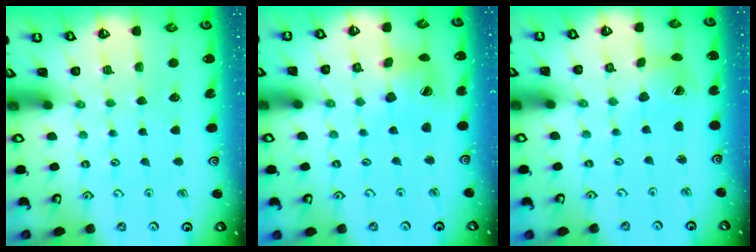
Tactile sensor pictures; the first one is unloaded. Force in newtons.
{"total": 13.0, "press": 12.9, "slide": 1.7}
{"total": 4.5, "press": 4.5, "slide": 0.5}